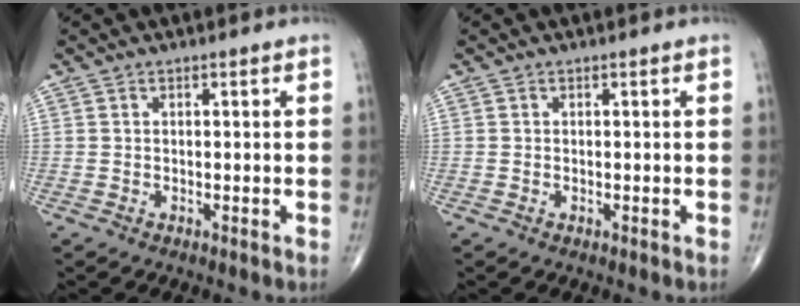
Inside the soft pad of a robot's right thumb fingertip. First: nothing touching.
{"total": 0.0}